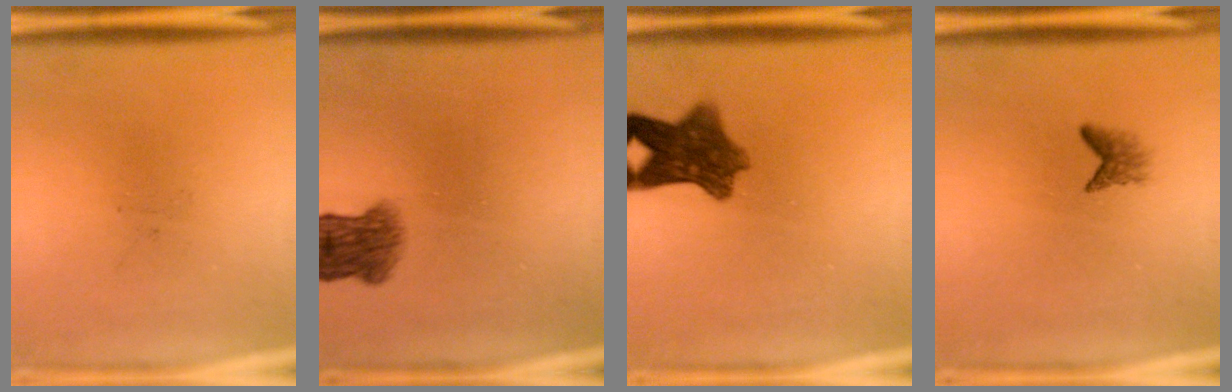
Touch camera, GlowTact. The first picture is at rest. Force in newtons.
{"total": 4.8}
{"total": 8.2}
{"total": 1.6}